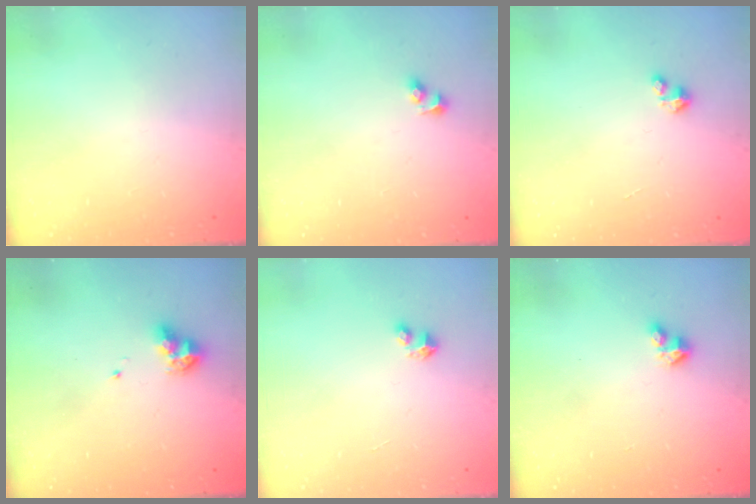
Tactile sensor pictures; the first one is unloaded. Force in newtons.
{"total": 2.7, "press": 2.5, "slide": 1.2}
{"total": 1.2, "press": 1.2, "slide": 0.2}
{"total": 8.5, "press": 8.4, "slide": 0.9}
{"total": 2.8, "press": 2.8, "slide": 0.1}
{"total": 3.5, "press": 3.5, "slide": 0.4}